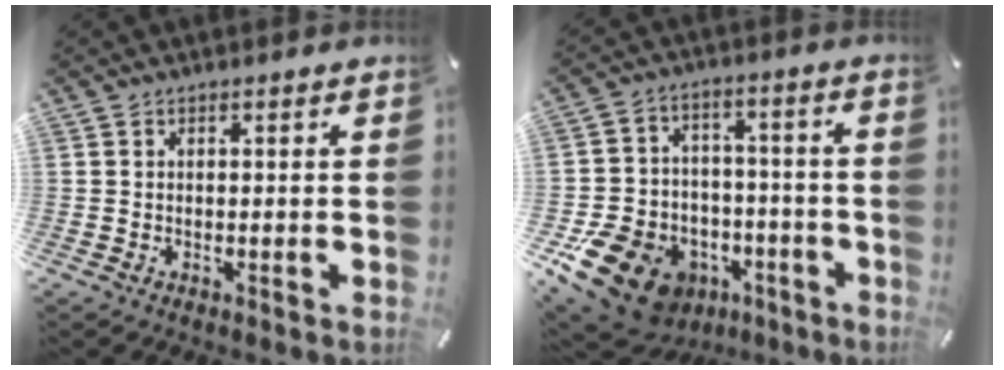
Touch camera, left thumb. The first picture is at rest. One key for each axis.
{"total": 16.7, "fx": -8.0, "fy": 12.8, "fz": 7.2, "tx": -0.123, "ty": 0.049, "tz": -0.120}